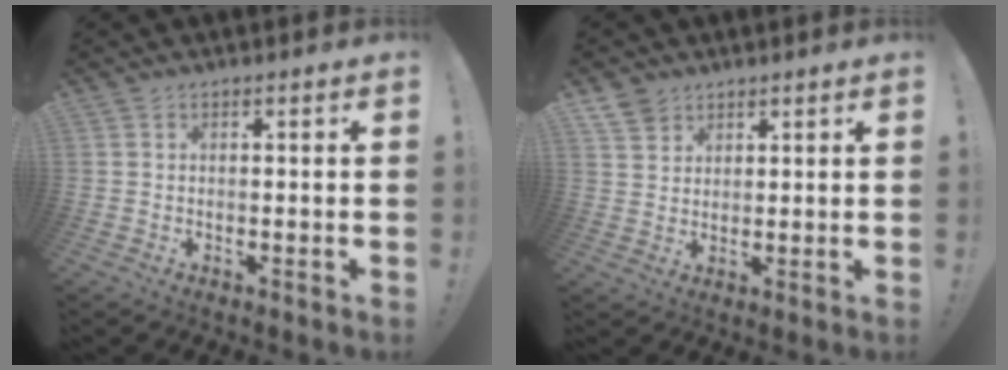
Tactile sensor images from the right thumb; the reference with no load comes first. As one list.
[{"total": 5.3, "force": [3.9, 3.5, 1.1], "torque": [-0.022, -0.021, 0.076]}]